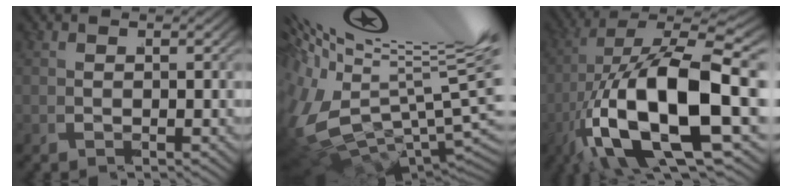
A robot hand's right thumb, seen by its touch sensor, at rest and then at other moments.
{"total": 19.3, "force": [0.8, 13.2, 14.0], "torque": [-0.258, -0.031, 0.015]}
{"total": 18.2, "force": [-3.7, 8.8, 15.5], "torque": [-0.340, -0.065, -0.010]}